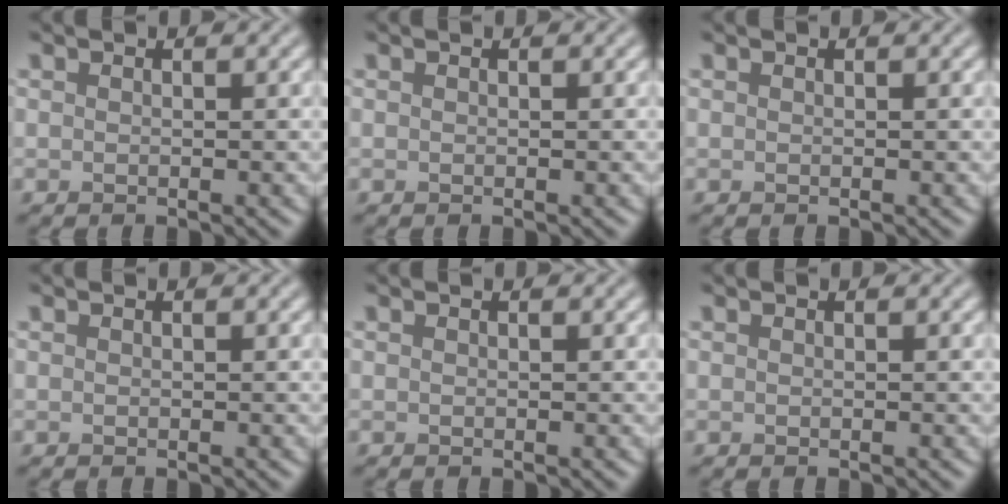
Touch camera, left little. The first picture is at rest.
{"total": 0.0}
{"total": 0.0}
{"total": 0.0}
{"total": 0.0}
{"total": 0.0}